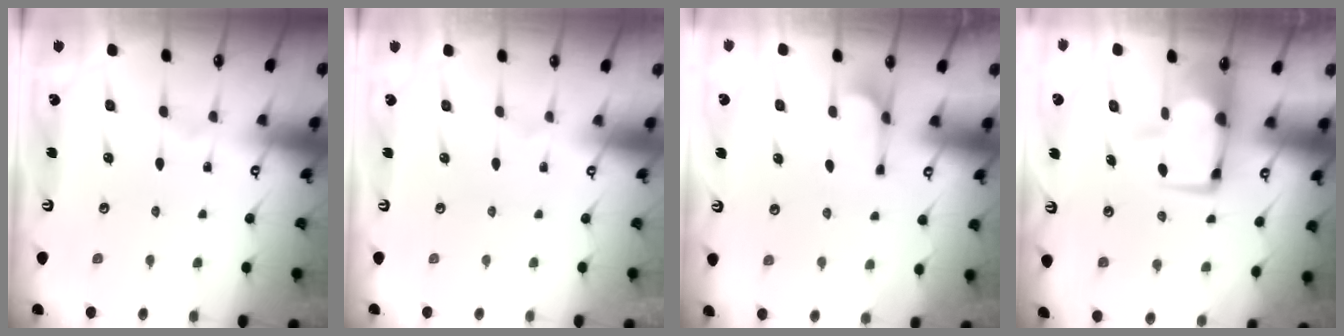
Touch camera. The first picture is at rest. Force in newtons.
{"total": 1.5, "press": 1.4, "slide": 0.6}
{"total": 1.1, "press": 0.1, "slide": 1.1}
{"total": 2.6, "press": 2.4, "slide": 1.0}